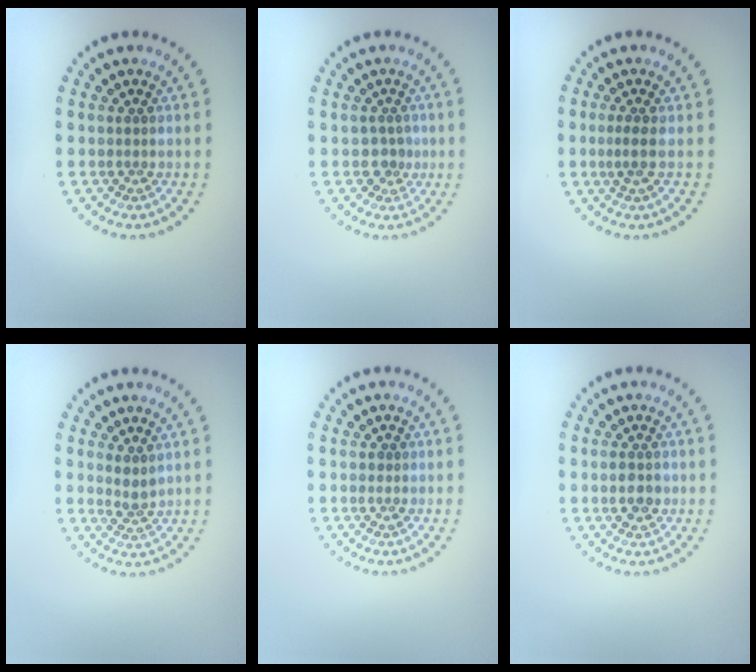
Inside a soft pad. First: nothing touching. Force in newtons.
{"total": 1.7, "press": 1.3, "slide": 1.2}
{"total": 1.5, "press": 1.2, "slide": 1.0}
{"total": 1.6, "press": 1.3, "slide": 0.9}
{"total": 0.7, "press": 0.7, "slide": 0.0}
{"total": 2.4, "press": 2.4, "slide": 0.2}